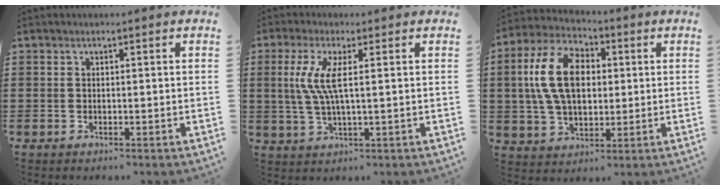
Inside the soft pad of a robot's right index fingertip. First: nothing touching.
{"total": 6.1, "force": [1.0, 0.8, 6.0], "torque": [-0.136, -0.013, 0.008]}
{"total": 12.0, "force": [1.8, 7.5, 9.3], "torque": [-0.210, 0.012, 0.025]}